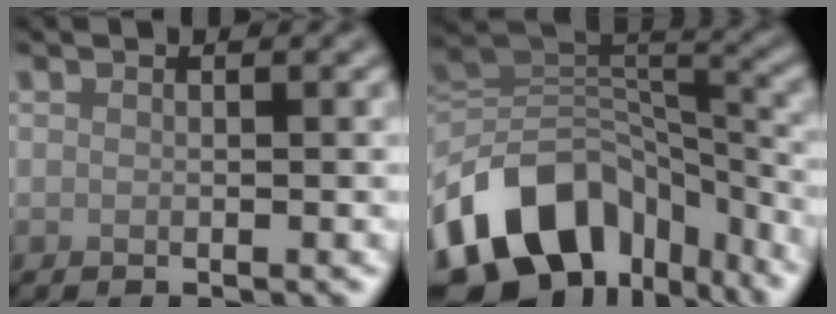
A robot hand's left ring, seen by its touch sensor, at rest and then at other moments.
{"total": 13.4, "force": [-8.2, 8.6, 6.2], "torque": [-0.119, 0.009, -0.142]}